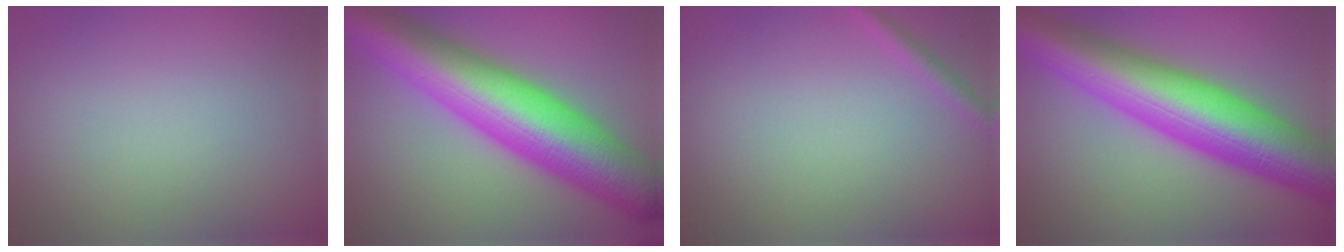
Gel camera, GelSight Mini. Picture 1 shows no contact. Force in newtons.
{"total": 13.4, "press": 13.4, "slide": 0.2}
{"total": 1.1, "press": 1.1, "slide": 0.1}
{"total": 12.8, "press": 12.8, "slide": 0.1}